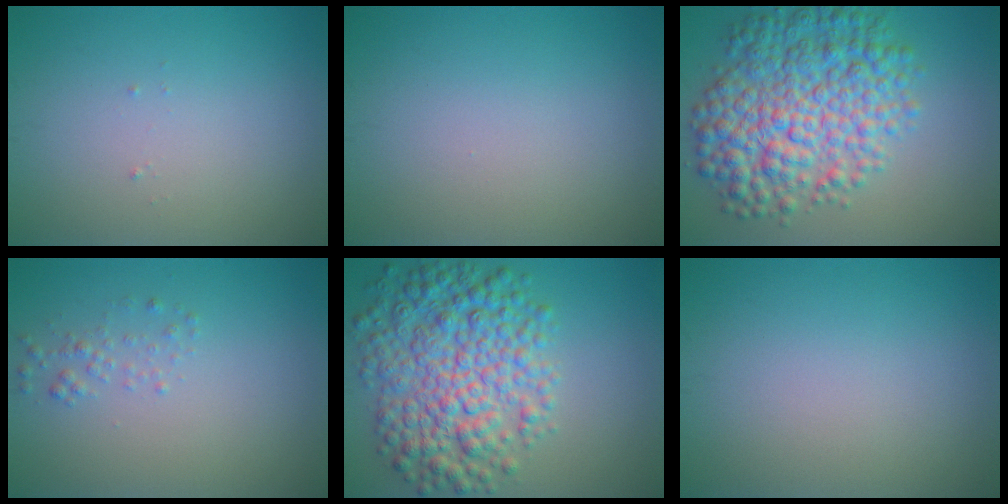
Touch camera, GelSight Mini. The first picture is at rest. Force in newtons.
{"total": 0.0}
{"total": 9.3, "press": 9.3, "slide": 0.2}
{"total": 1.2, "press": 1.2, "slide": 0.1}
{"total": 8.6, "press": 8.6, "slide": 0.1}
{"total": 0.0}